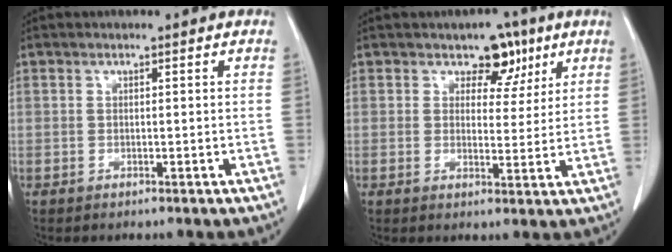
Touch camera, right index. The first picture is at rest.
{"total": 5.1, "force": [3.1, 3.3, 2.4], "torque": [-0.017, 0.002, 0.042]}